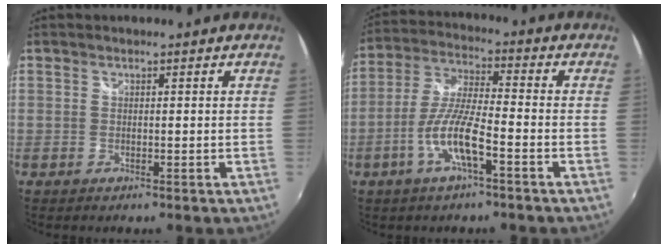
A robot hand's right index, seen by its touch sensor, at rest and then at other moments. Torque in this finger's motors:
{"motor_torque": [0.40, -0.23, 0.46, 0.13]}